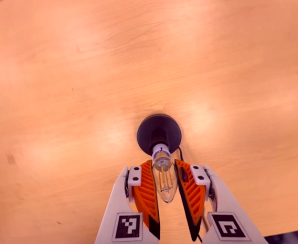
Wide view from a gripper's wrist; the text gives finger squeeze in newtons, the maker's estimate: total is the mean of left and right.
{"total": 11.7, "left": 11.5, "right": 11.9}